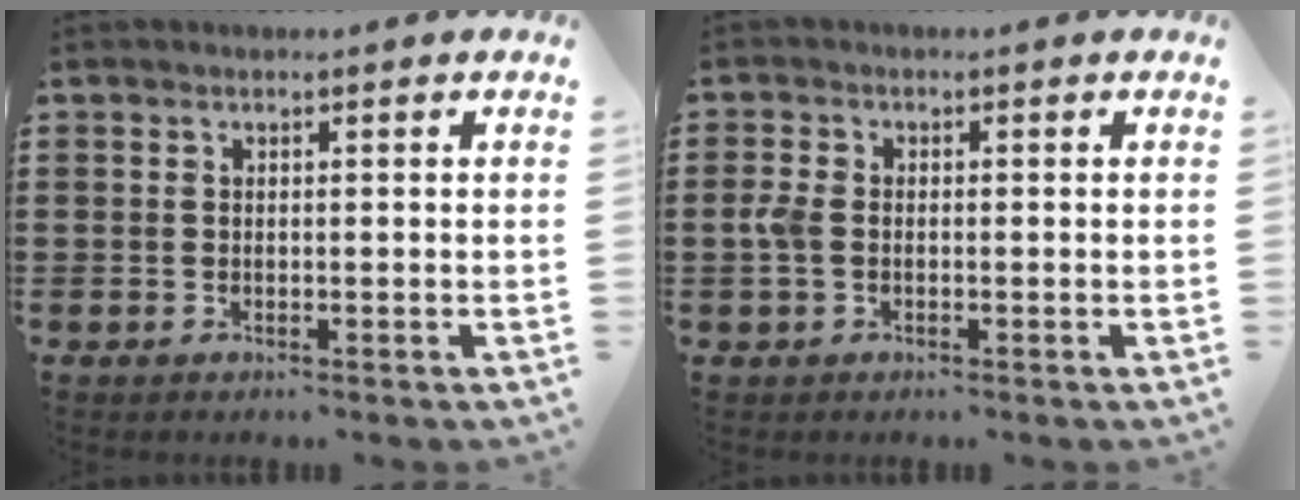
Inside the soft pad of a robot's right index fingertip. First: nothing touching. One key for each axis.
{"total": 2.5, "fx": -0.3, "fy": 1.6, "fz": 1.9, "tx": -0.055, "ty": -0.001, "tz": -0.012}